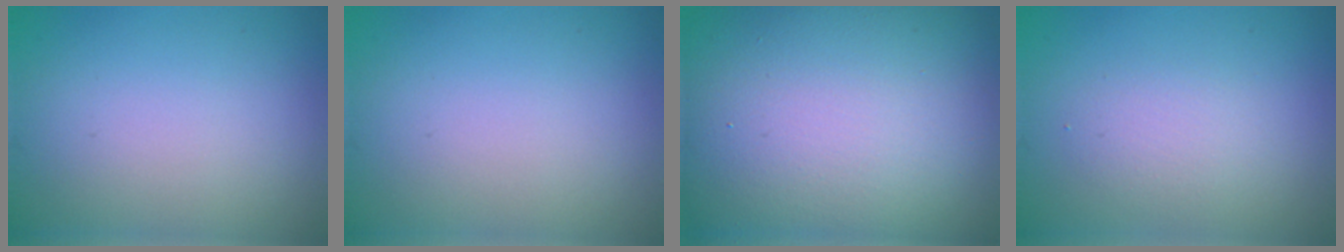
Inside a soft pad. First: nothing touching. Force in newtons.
{"total": 0.0}
{"total": 21.1, "press": 21.0, "slide": 1.4}
{"total": 1.9, "press": 1.9, "slide": 0.0}